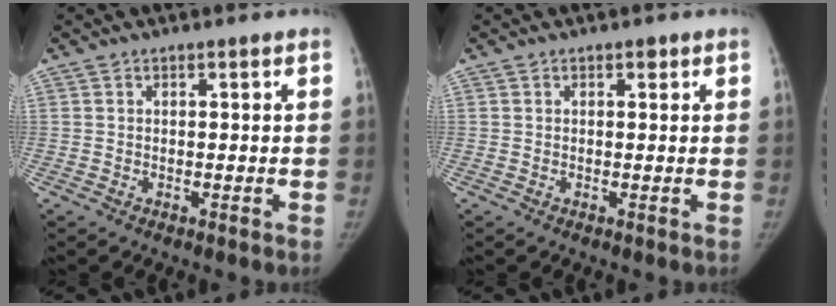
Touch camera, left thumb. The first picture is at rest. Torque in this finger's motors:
{"motor_torque": [0.08, -0.04, 0.51, -0.34, 0.07]}